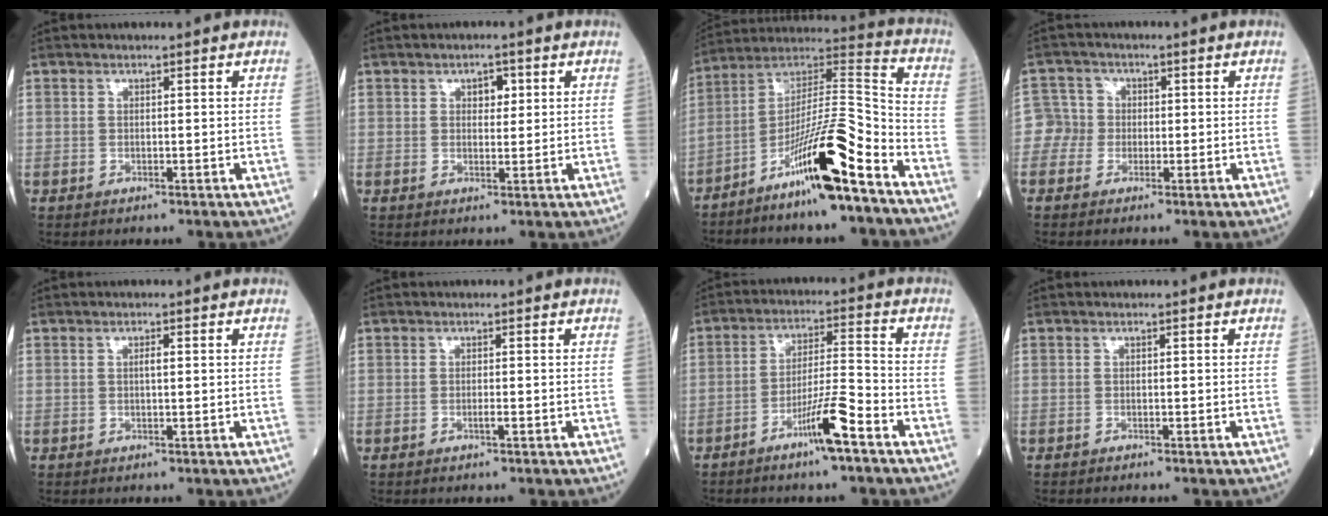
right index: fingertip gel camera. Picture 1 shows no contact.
{"total": 2.3, "force": [0.9, 1.4, 1.7], "torque": [-0.020, 0.004, 0.013]}
{"total": 16.6, "force": [-9.8, 1.0, 13.4], "torque": [-0.245, 0.006, -0.168]}
{"total": 3.4, "force": [-0.8, 3.3, -0.1], "torque": [0.013, 0.017, -0.022]}
{"total": 0.9, "force": [0.1, 0.1, 0.9], "torque": [-0.016, 0.002, 0.001]}
{"total": 0.8, "force": [-0.4, -0.1, 0.7], "torque": [-0.015, 0.001, -0.007]}
{"total": 8.1, "force": [-5.0, -0.1, 6.4], "torque": [-0.117, 0.000, -0.090]}
{"total": 0.8, "force": [-0.8, 0.1, 0.4], "torque": [-0.005, 0.000, -0.010]}